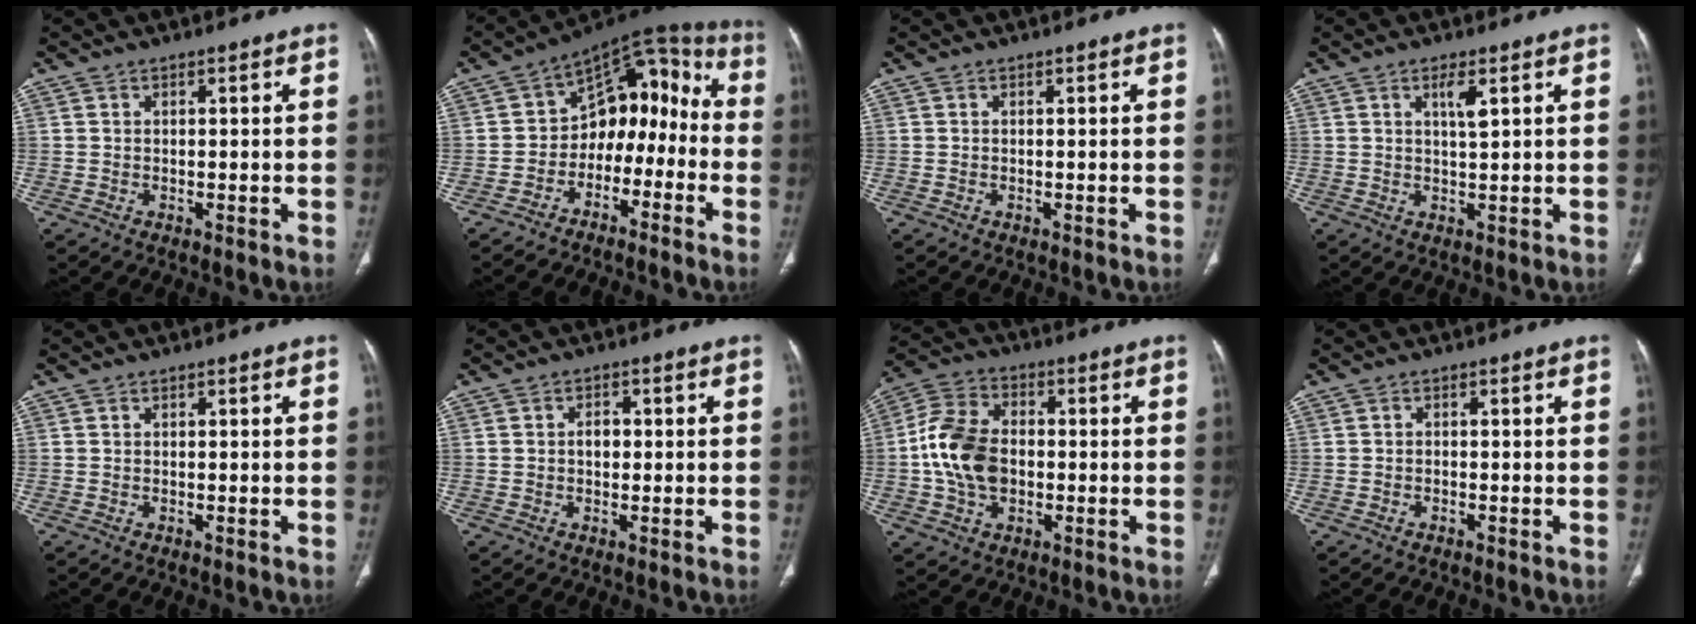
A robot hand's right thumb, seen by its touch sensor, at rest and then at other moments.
{"total": 13.8, "force": [-4.4, 9.5, 9.0], "torque": [-0.077, 0.087, -0.079]}
{"total": 0.0}
{"total": 3.1, "force": [1.3, 0.7, 2.8], "torque": [-0.052, -0.007, 0.024]}
{"total": 0.0}
{"total": 2.6, "force": [0.0, 2.0, 1.8], "torque": [-0.022, 0.008, -0.001]}
{"total": 12.8, "force": [-0.9, 8.8, 9.2], "torque": [-0.171, 0.021, -0.021]}
{"total": 0.7, "force": [-0.5, 0.3, 0.4], "torque": [-0.011, 0.005, -0.008]}